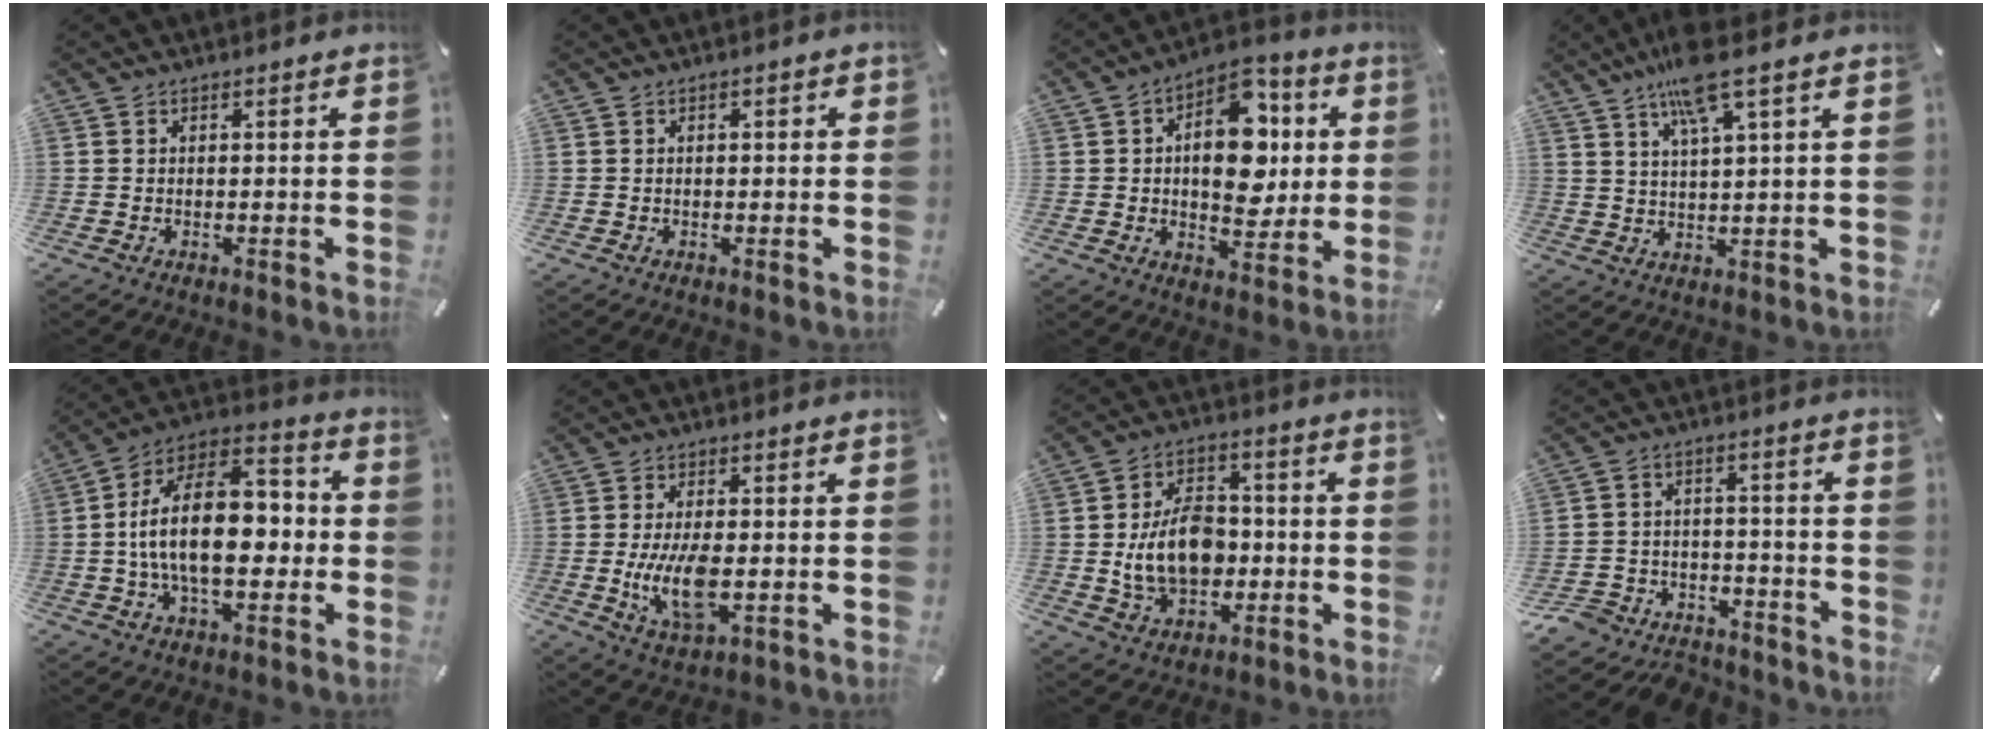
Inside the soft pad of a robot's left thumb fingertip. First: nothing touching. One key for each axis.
{"total": 0.8, "fx": -0.1, "fy": 0.5, "fz": 0.6, "tx": -0.011, "ty": 0.004, "tz": -0.003}
{"total": 16.0, "fx": 2.7, "fy": 10.4, "fz": 11.9, "tx": -0.158, "ty": -0.013, "tz": 0.046}
{"total": 9.2, "fx": 6.1, "fy": 1.2, "fz": 6.7, "tx": -0.138, "ty": -0.010, "tz": 0.105}
{"total": 20.0, "fx": -1.5, "fy": 11.8, "fz": 16.0, "tx": -0.293, "ty": 0.008, "tz": -0.032}
{"total": 10.5, "fx": -1.2, "fy": 4.7, "fz": 9.3, "tx": -0.200, "ty": -0.015, "tz": -0.018}
{"total": 13.7, "fx": -1.2, "fy": 10.2, "fz": 9.2, "tx": -0.161, "ty": 0.010, "tz": -0.019}
{"total": 8.3, "fx": -6.5, "fy": 4.6, "fz": 2.2, "tx": -0.044, "ty": 0.034, "tz": -0.125}